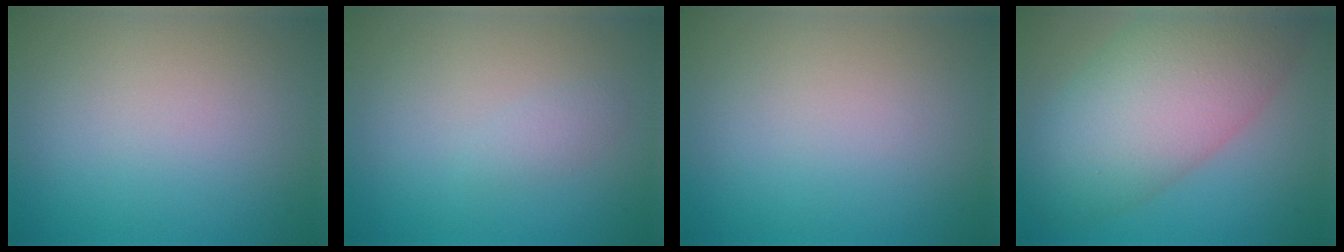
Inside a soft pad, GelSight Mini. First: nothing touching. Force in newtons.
{"total": 1.1, "press": 1.1, "slide": 0.0}
{"total": 0.0}
{"total": 10.6, "press": 10.6, "slide": 0.5}